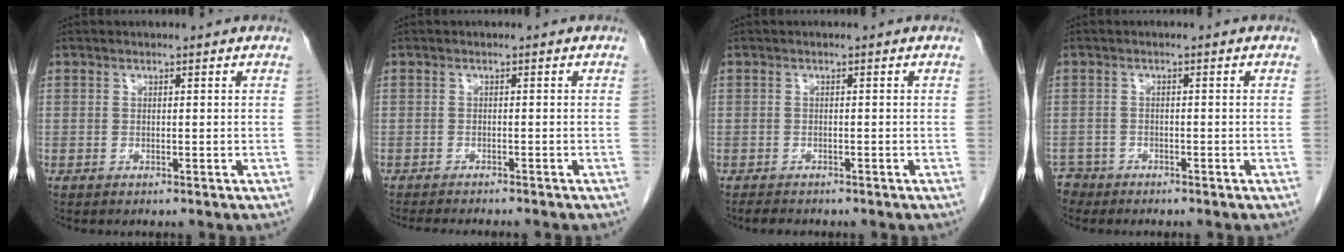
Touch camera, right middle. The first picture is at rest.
{"total": 7.6, "force": [-6.8, 1.2, 3.3], "torque": [-0.039, -0.009, -0.090]}
{"total": 2.0, "force": [-1.8, 0.8, 0.7], "torque": [-0.019, -0.006, -0.023]}
{"total": 2.2, "force": [-2.0, 0.9, -0.6], "torque": [0.008, -0.001, -0.037]}